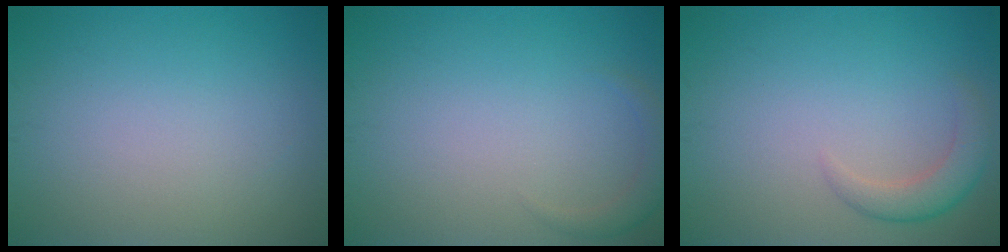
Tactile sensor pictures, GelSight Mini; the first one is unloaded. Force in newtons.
{"total": 1.4, "press": 1.4, "slide": 0.1}
{"total": 2.6, "press": 2.6, "slide": 0.3}